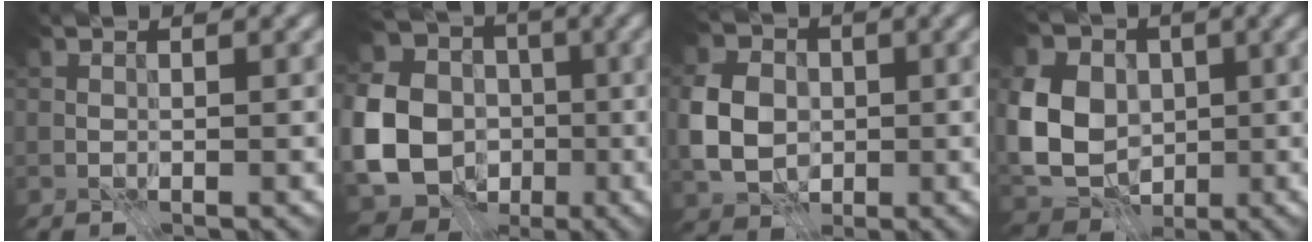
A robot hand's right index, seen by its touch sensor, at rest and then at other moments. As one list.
[{"total": 18.4, "force": [-4.6, 16.6, 6.5], "torque": [-0.190, -0.019, -0.096]}, {"total": 6.6, "force": [-0.7, 5.3, 4.0], "torque": [-0.095, 0.005, -0.023]}, {"total": 10.5, "force": [0.5, 8.2, 6.5], "torque": [-0.142, 0.000, -0.006]}]